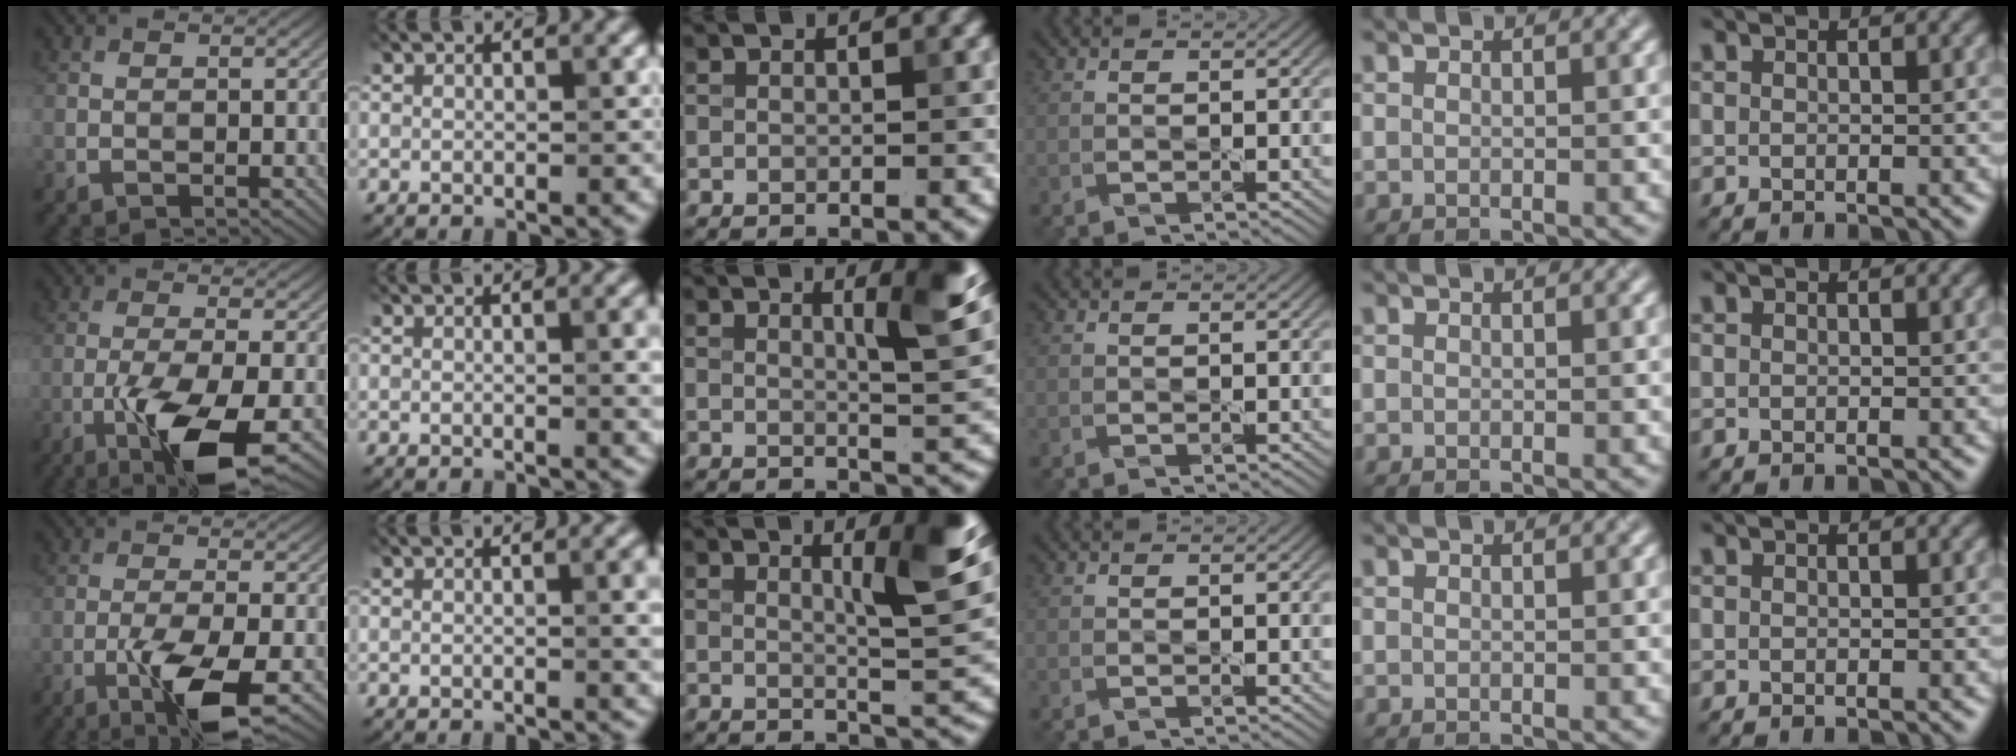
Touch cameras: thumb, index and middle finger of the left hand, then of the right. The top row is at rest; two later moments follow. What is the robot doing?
{"motion": "squeeze", "object": "paper clamp"}